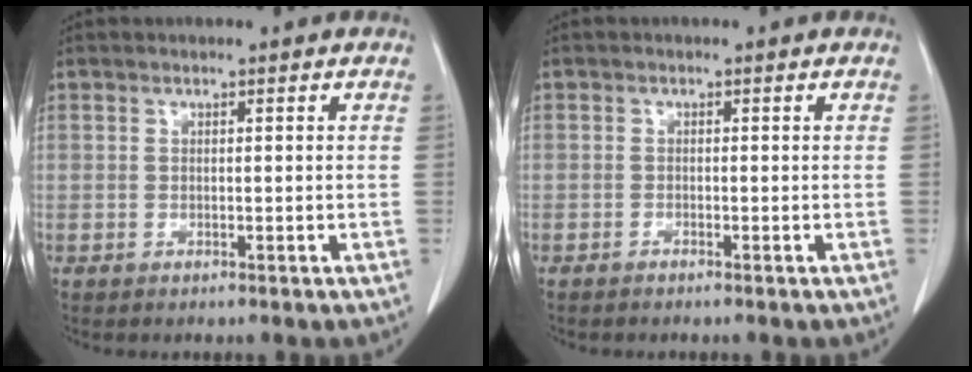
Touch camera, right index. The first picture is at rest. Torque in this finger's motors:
{"motor_torque": [0.09, -0.08, 0.02, 0.02]}